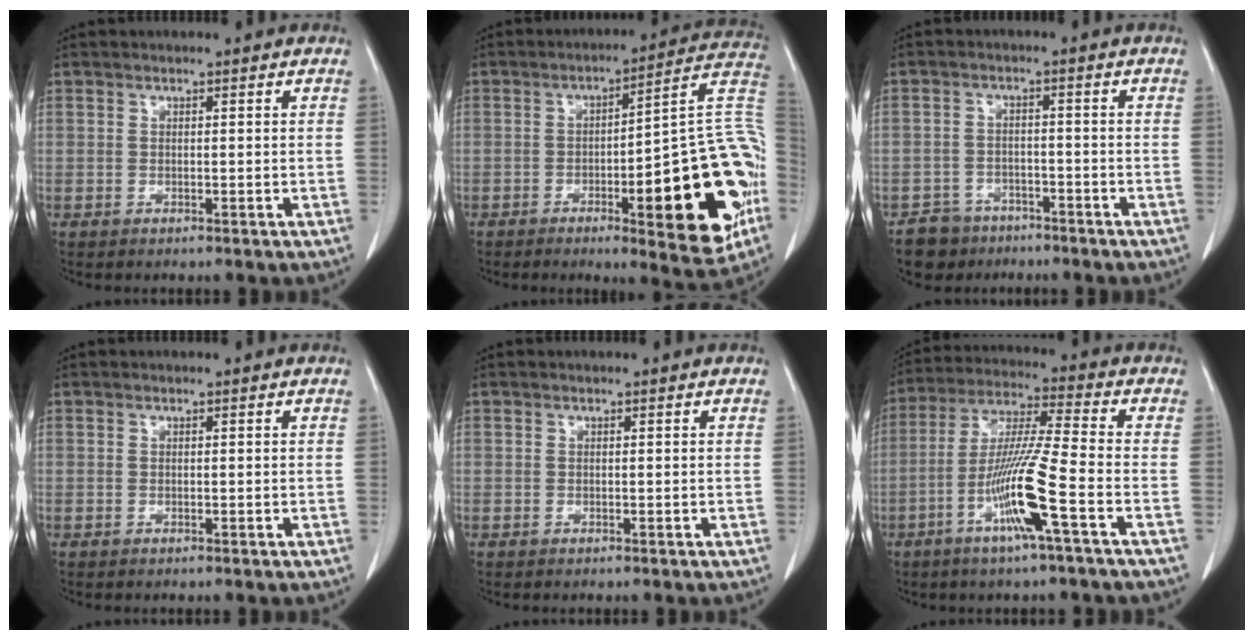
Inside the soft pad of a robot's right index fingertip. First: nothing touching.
{"total": 24.0, "force": [-5.9, 4.2, 22.9], "torque": [-0.230, 0.019, -0.067]}
{"total": 5.0, "force": [-3.6, 3.4, -0.2], "torque": [0.008, 0.009, -0.059]}
{"total": 0.0}
{"total": 0.0}
{"total": 12.3, "force": [-4.8, -0.7, 11.3], "torque": [-0.223, -0.009, -0.096]}